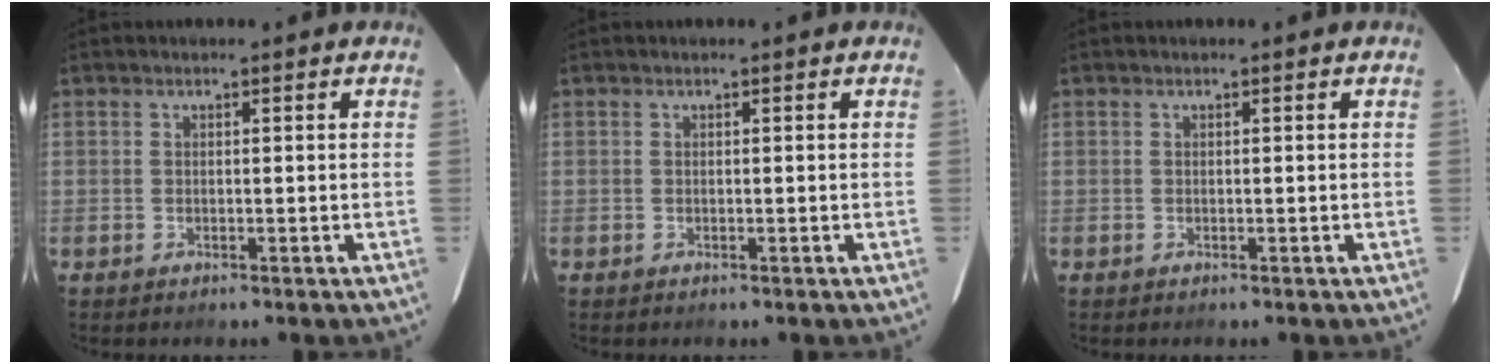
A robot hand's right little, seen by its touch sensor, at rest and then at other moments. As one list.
[{"total": 0.0}, {"total": 0.0}]